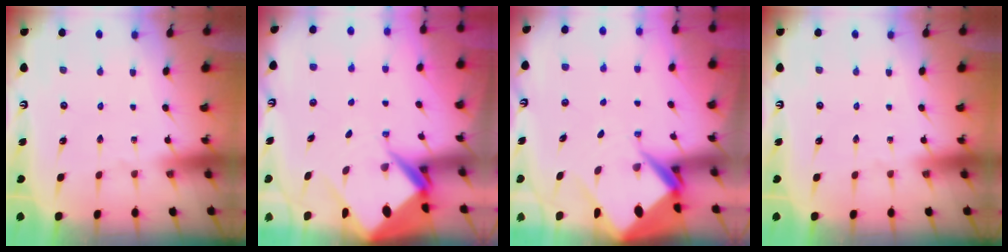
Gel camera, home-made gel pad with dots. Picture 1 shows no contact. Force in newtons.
{"total": 9.5, "press": 9.5, "slide": 1.1}
{"total": 9.5, "press": 9.5, "slide": 1.1}
{"total": 0.0}